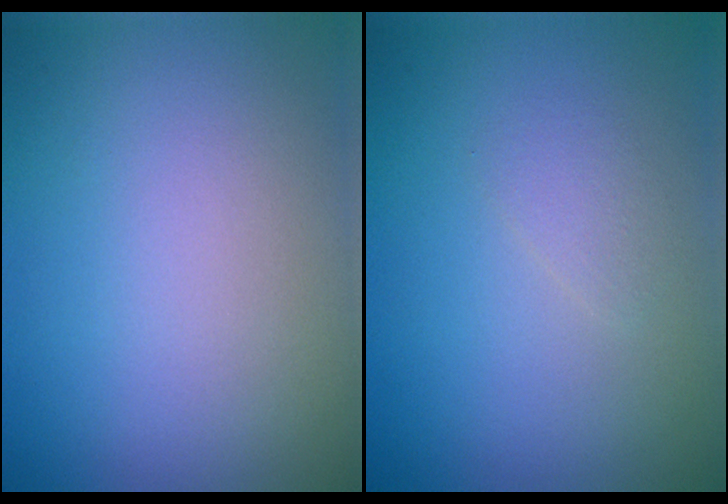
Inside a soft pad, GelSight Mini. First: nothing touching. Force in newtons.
{"total": 0.9, "press": 0.9, "slide": 0.0}